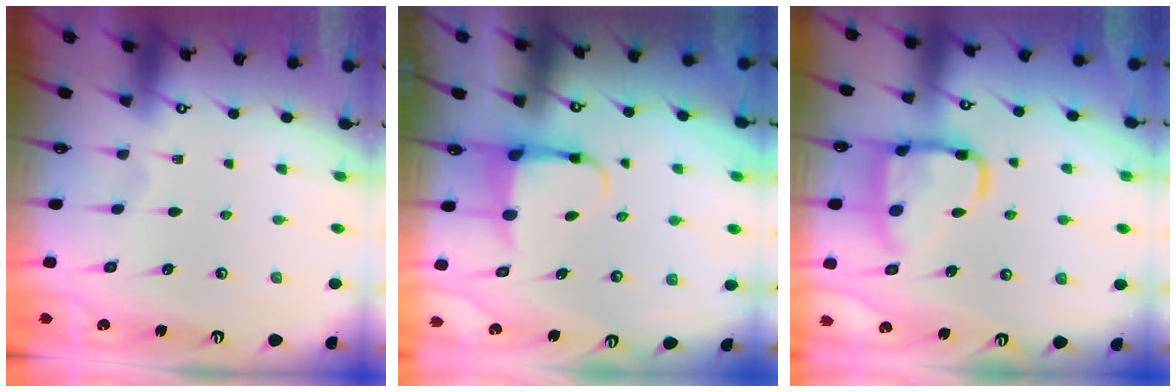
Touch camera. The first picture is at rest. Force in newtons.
{"total": 3.9, "press": 3.8, "slide": 0.7}
{"total": 17.8, "press": 17.7, "slide": 1.5}